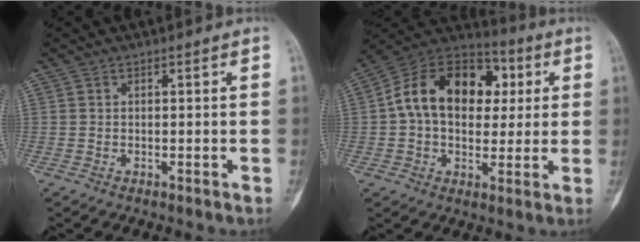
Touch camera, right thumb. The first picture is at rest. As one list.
[{"total": 19.3, "force": [3.1, 13.5, 13.5], "torque": [-0.189, 0.027, 0.043]}]